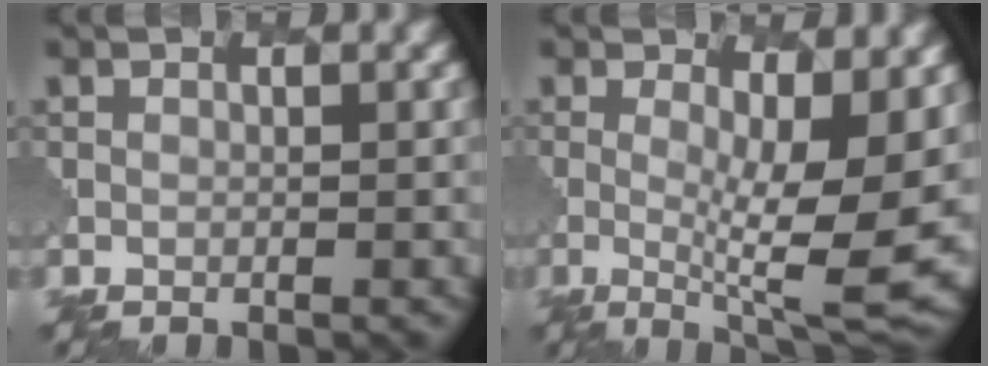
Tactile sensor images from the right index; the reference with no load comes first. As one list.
[{"total": 9.8, "force": [0.3, 2.6, 9.4], "torque": [-0.137, -0.018, 0.007]}]